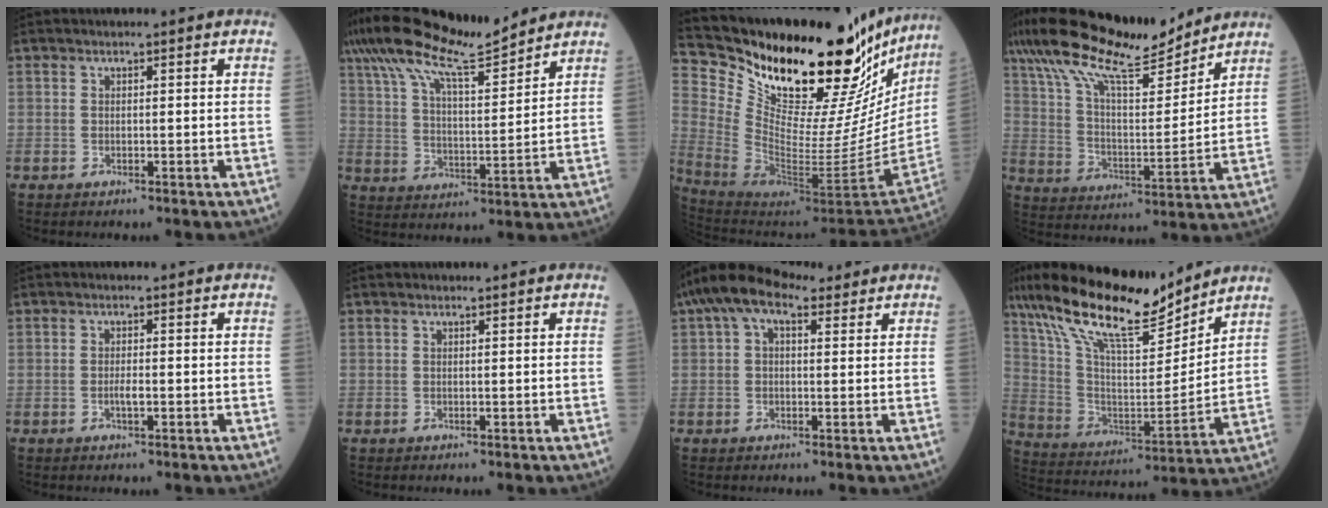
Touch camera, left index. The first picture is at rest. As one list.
[{"total": 16.1, "force": [13.7, 1.8, 8.3], "torque": [-0.161, 0.024, 0.238]}, {"total": 33.6, "force": [28.1, 8.4, 16.4], "torque": [-0.268, -0.097, 0.401]}, {"total": 19.3, "force": [16.1, 3.4, 10.2], "torque": [-0.195, 0.025, 0.277]}, {"total": 1.4, "force": [-0.4, 0.3, 1.3], "torque": [-0.027, 0.000, -0.008]}, {"total": 0.0}, {"total": 8.0, "force": [5.1, 3.6, 5.0], "torque": [-0.106, 0.050, 0.091]}, {"total": 20.0, "force": [16.3, 3.7, 10.9], "torque": [-0.204, 0.007, 0.297]}]